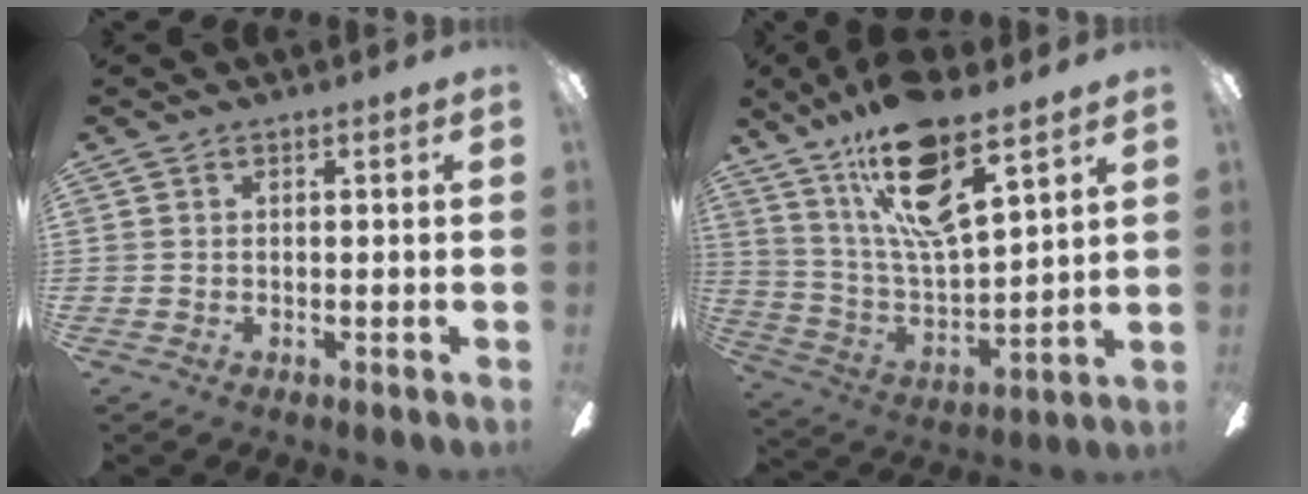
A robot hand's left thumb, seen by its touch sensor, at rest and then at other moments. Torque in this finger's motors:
{"motor_torque": [0.44, 0.34, 1.41, -1.40, 0.22]}